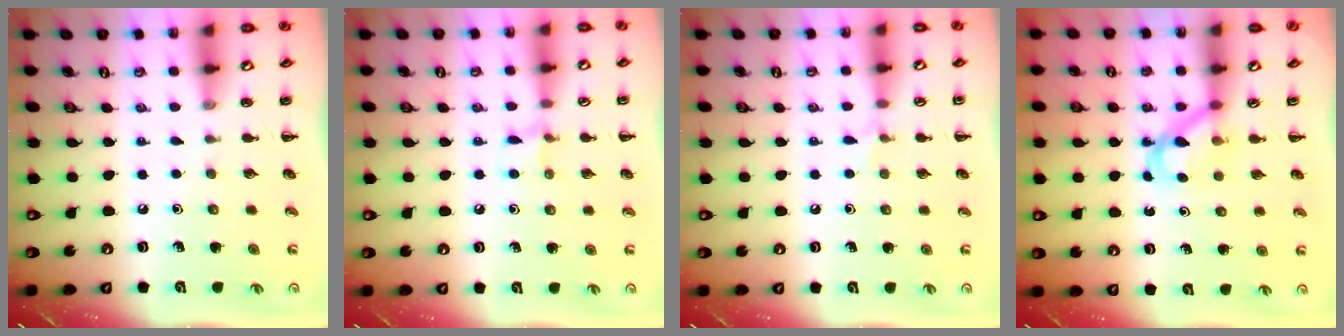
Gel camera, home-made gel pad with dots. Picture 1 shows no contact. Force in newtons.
{"total": 6.0, "press": 5.7, "slide": 1.8}
{"total": 4.6, "press": 4.5, "slide": 1.1}
{"total": 3.9, "press": 3.8, "slide": 1.1}